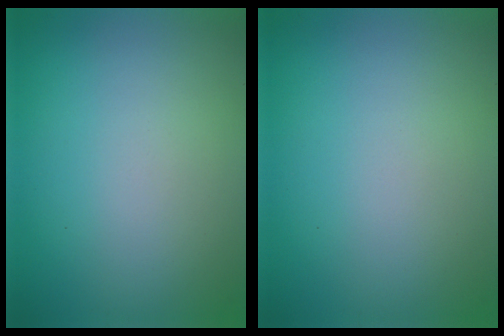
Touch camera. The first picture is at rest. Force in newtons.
{"total": 0.0}